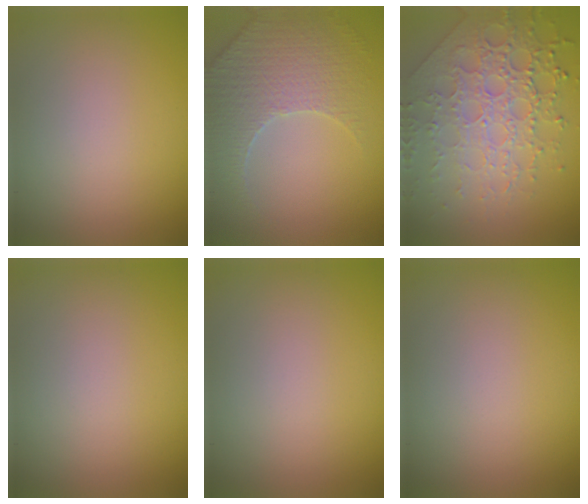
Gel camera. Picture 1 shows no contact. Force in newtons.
{"total": 4.3, "press": 4.2, "slide": 1.2}
{"total": 7.7, "press": 5.4, "slide": 5.5}
{"total": 0.0}
{"total": 0.0}
{"total": 0.0}